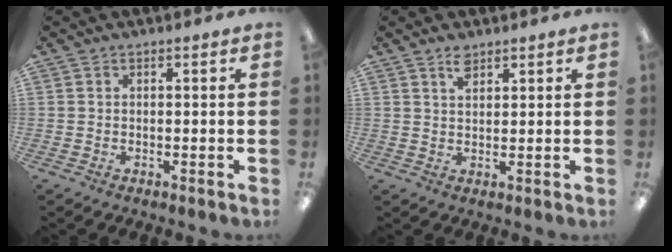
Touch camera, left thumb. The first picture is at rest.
{"total": 3.5, "force": [2.5, 1.6, 1.8], "torque": [-0.033, -0.002, 0.044]}